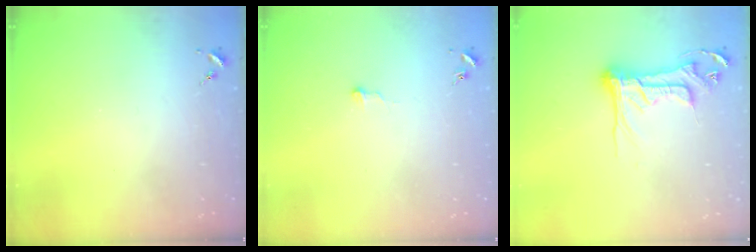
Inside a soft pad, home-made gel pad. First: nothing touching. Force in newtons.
{"total": 3.5, "press": 3.5, "slide": 0.3}
{"total": 14.7, "press": 14.6, "slide": 1.7}